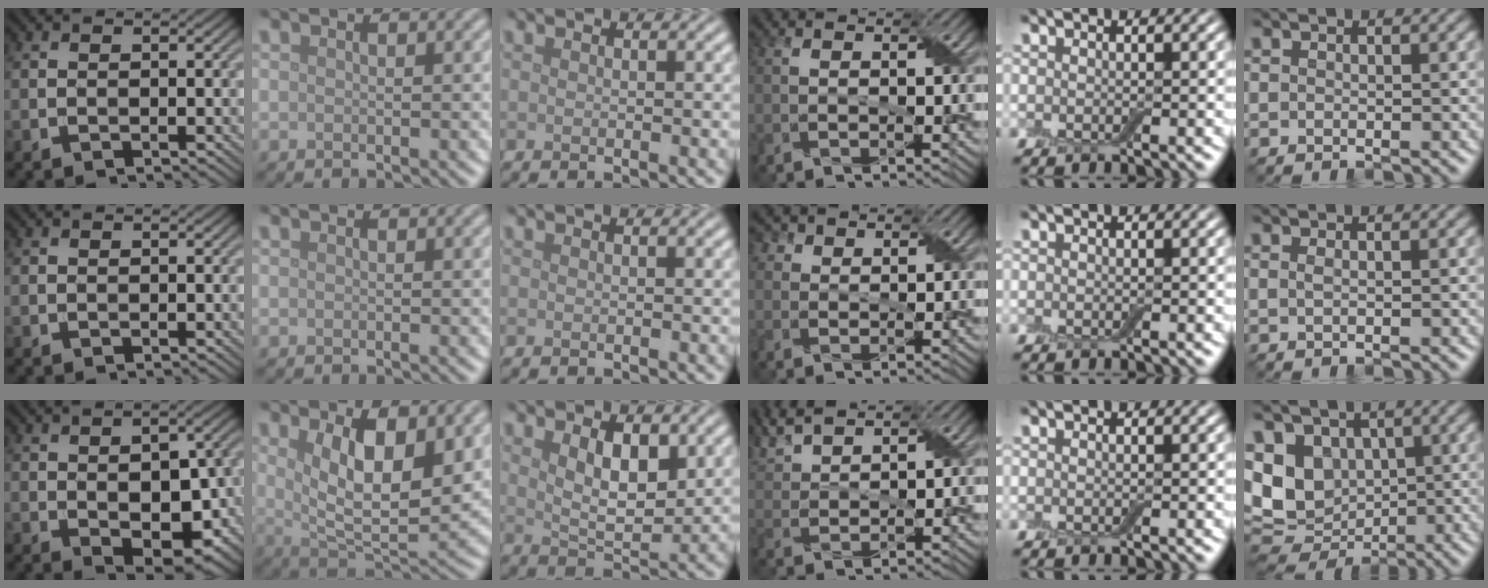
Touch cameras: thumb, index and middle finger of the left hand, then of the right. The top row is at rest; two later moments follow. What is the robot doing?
{"motion": "wrap", "object": "adhesive wrap"}